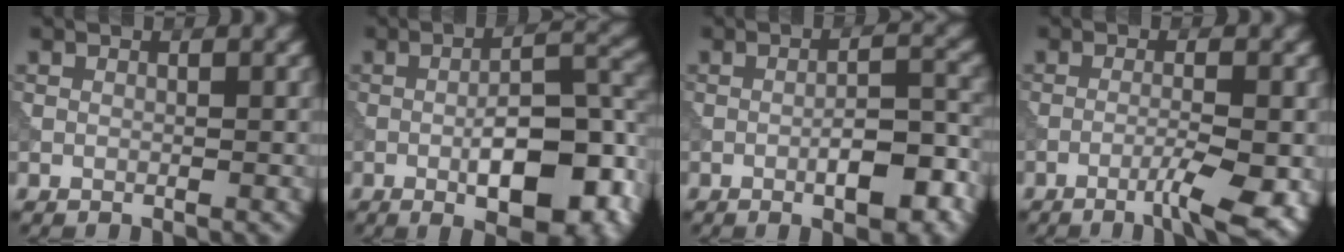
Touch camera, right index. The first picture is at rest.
{"total": 10.8, "force": [-3.5, 4.1, 9.4], "torque": [-0.131, 0.000, -0.048]}
{"total": 5.7, "force": [-2.3, 1.7, 4.9], "torque": [-0.071, 0.006, -0.032]}
{"total": 4.3, "force": [-1.9, 0.5, 3.8], "torque": [-0.062, 0.003, -0.037]}